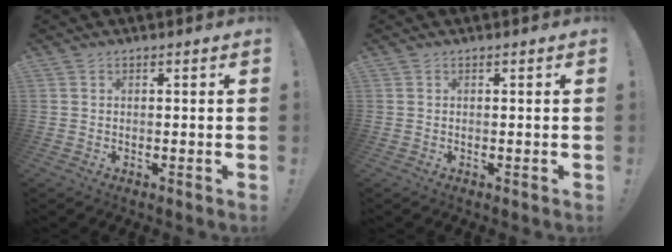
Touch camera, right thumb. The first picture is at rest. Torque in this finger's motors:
{"motor_torque": [-0.13, -0.26, -0.02, -0.03, 0.05]}